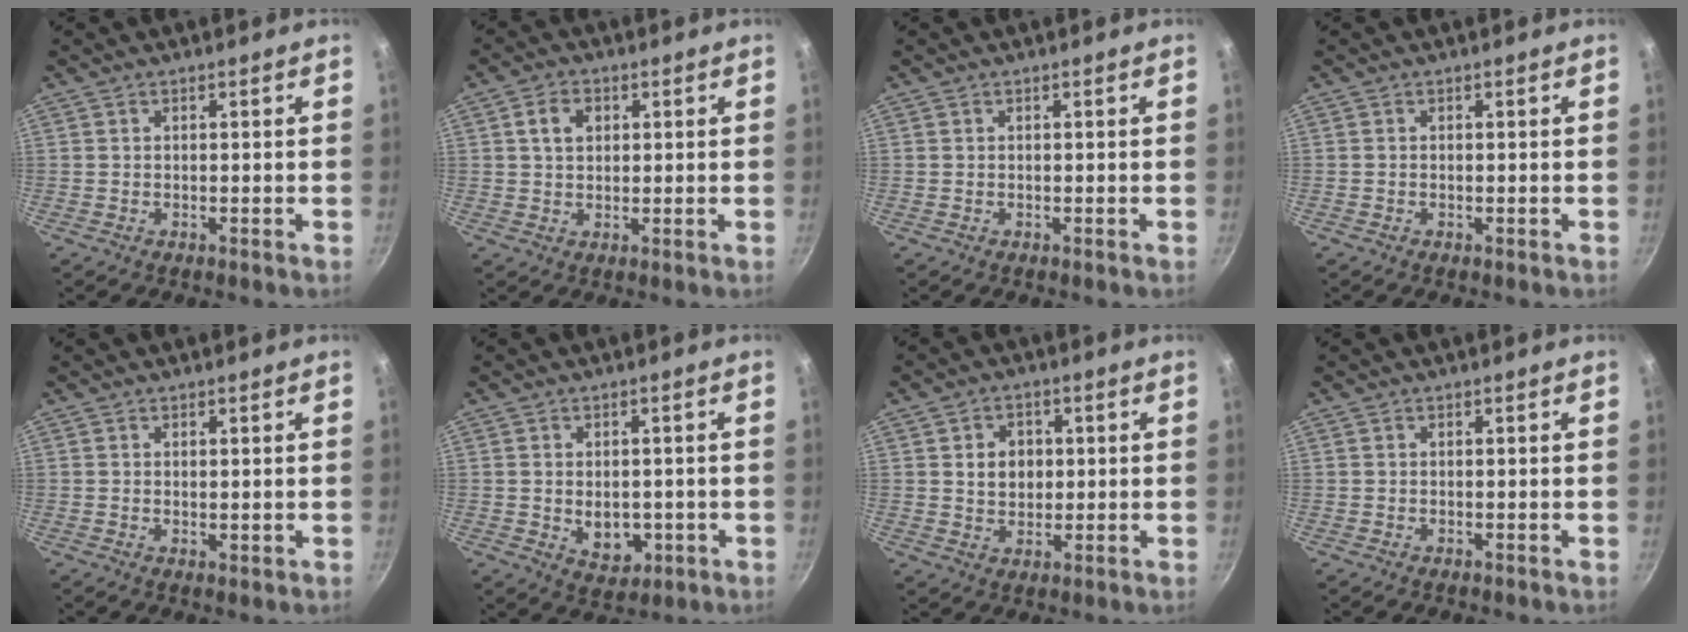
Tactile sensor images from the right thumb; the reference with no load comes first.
{"total": 4.8, "force": [1.4, 3.6, 2.9], "torque": [-0.036, 0.003, 0.023]}
{"total": 0.0}
{"total": 0.0}
{"total": 1.0, "force": [0.5, 0.5, 0.7], "torque": [-0.007, -0.010, 0.005]}
{"total": 6.5, "force": [-0.9, 4.7, 4.3], "torque": [-0.044, -0.004, -0.001]}
{"total": 6.1, "force": [1.0, 4.9, 3.4], "torque": [-0.031, 0.000, 0.017]}
{"total": 0.0}